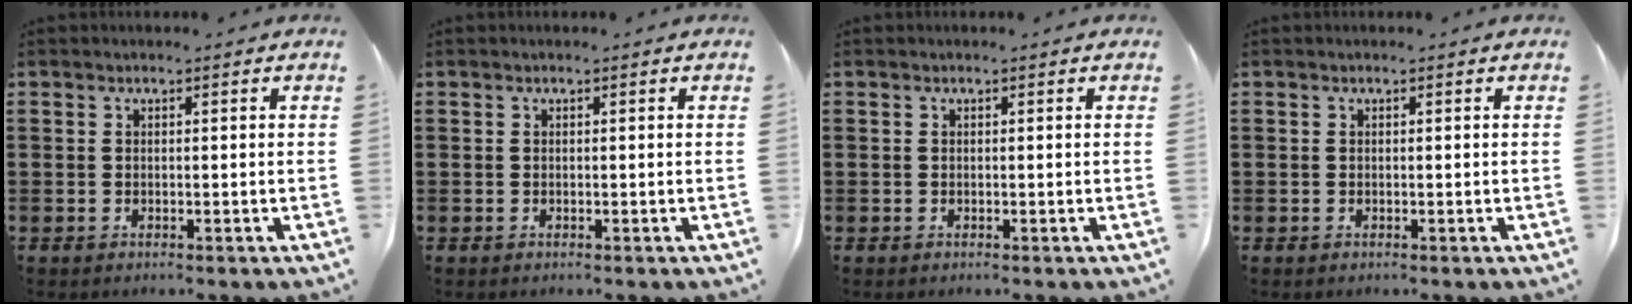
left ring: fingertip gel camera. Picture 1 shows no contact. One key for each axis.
{"total": 0.0}
{"total": 0.0}
{"total": 0.0}